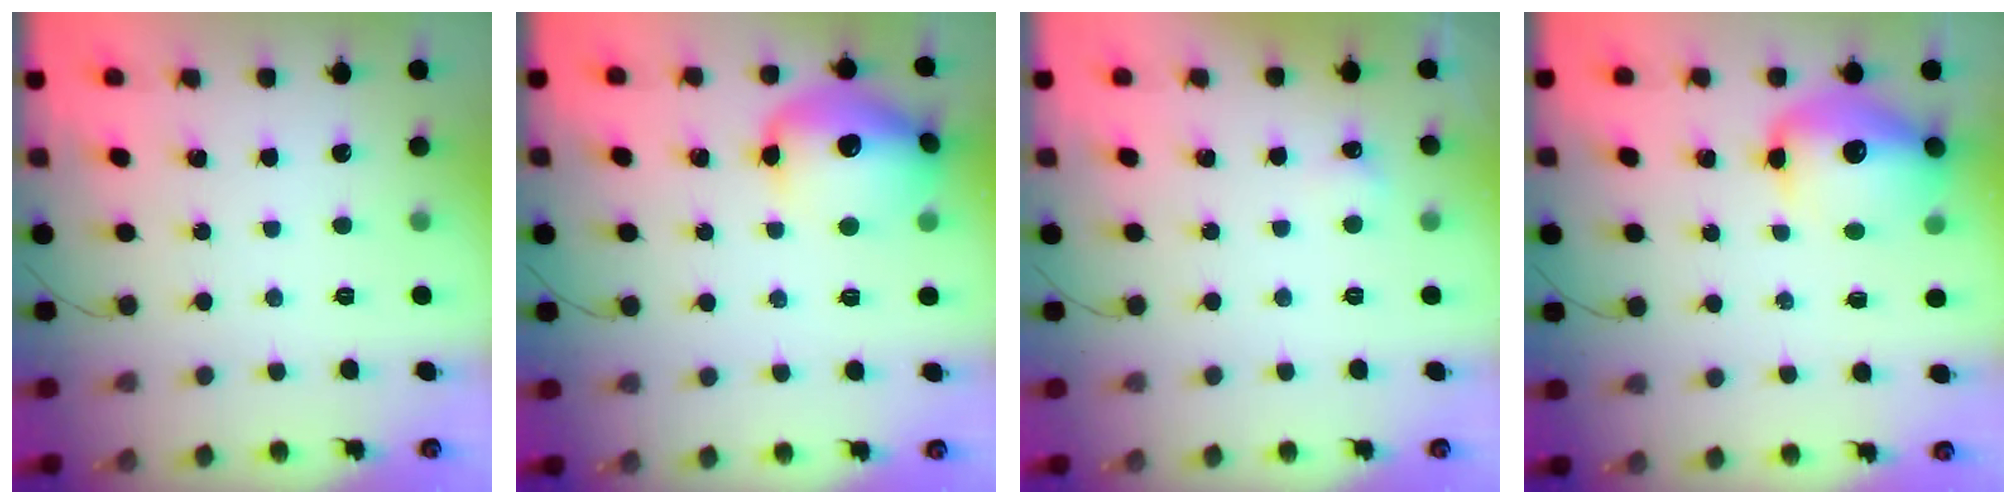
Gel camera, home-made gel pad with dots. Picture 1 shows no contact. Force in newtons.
{"total": 16.1, "press": 16.0, "slide": 1.7}
{"total": 3.3, "press": 3.0, "slide": 1.2}
{"total": 14.0, "press": 13.4, "slide": 3.9}